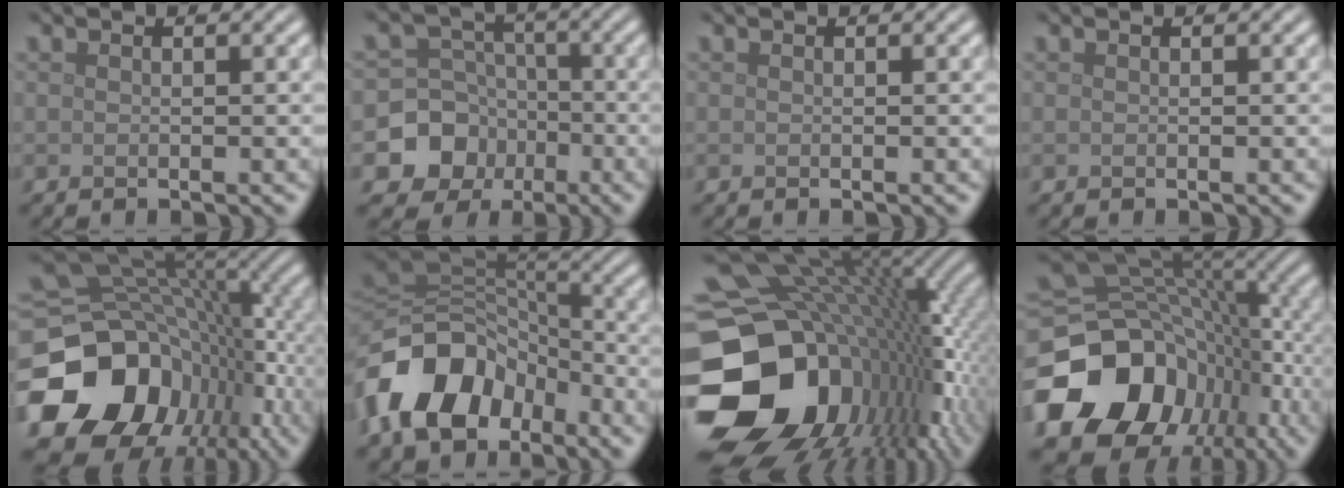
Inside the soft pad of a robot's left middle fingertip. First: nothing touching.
{"total": 6.8, "force": [-2.8, 5.9, 1.6], "torque": [-0.012, 0.006, -0.076]}
{"total": 0.0}
{"total": 0.0}
{"total": 18.9, "force": [-5.8, 15.1, 9.8], "torque": [-0.213, -0.039, -0.089]}
{"total": 12.6, "force": [-5.9, 8.5, 7.1], "torque": [-0.146, -0.003, -0.114]}
{"total": 21.1, "force": [-4.7, 15.6, 13.5], "torque": [-0.270, -0.030, -0.052]}
{"total": 16.9, "force": [-6.0, 13.6, 8.2], "torque": [-0.183, -0.039, -0.093]}